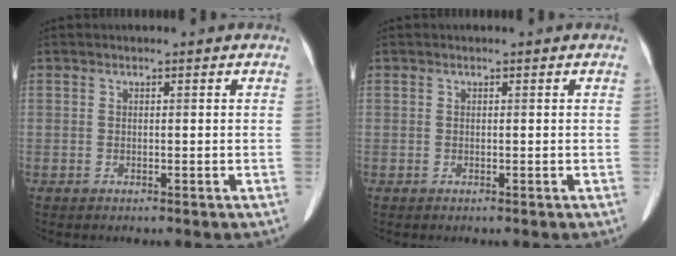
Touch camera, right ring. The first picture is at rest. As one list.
[{"total": 0.0}]